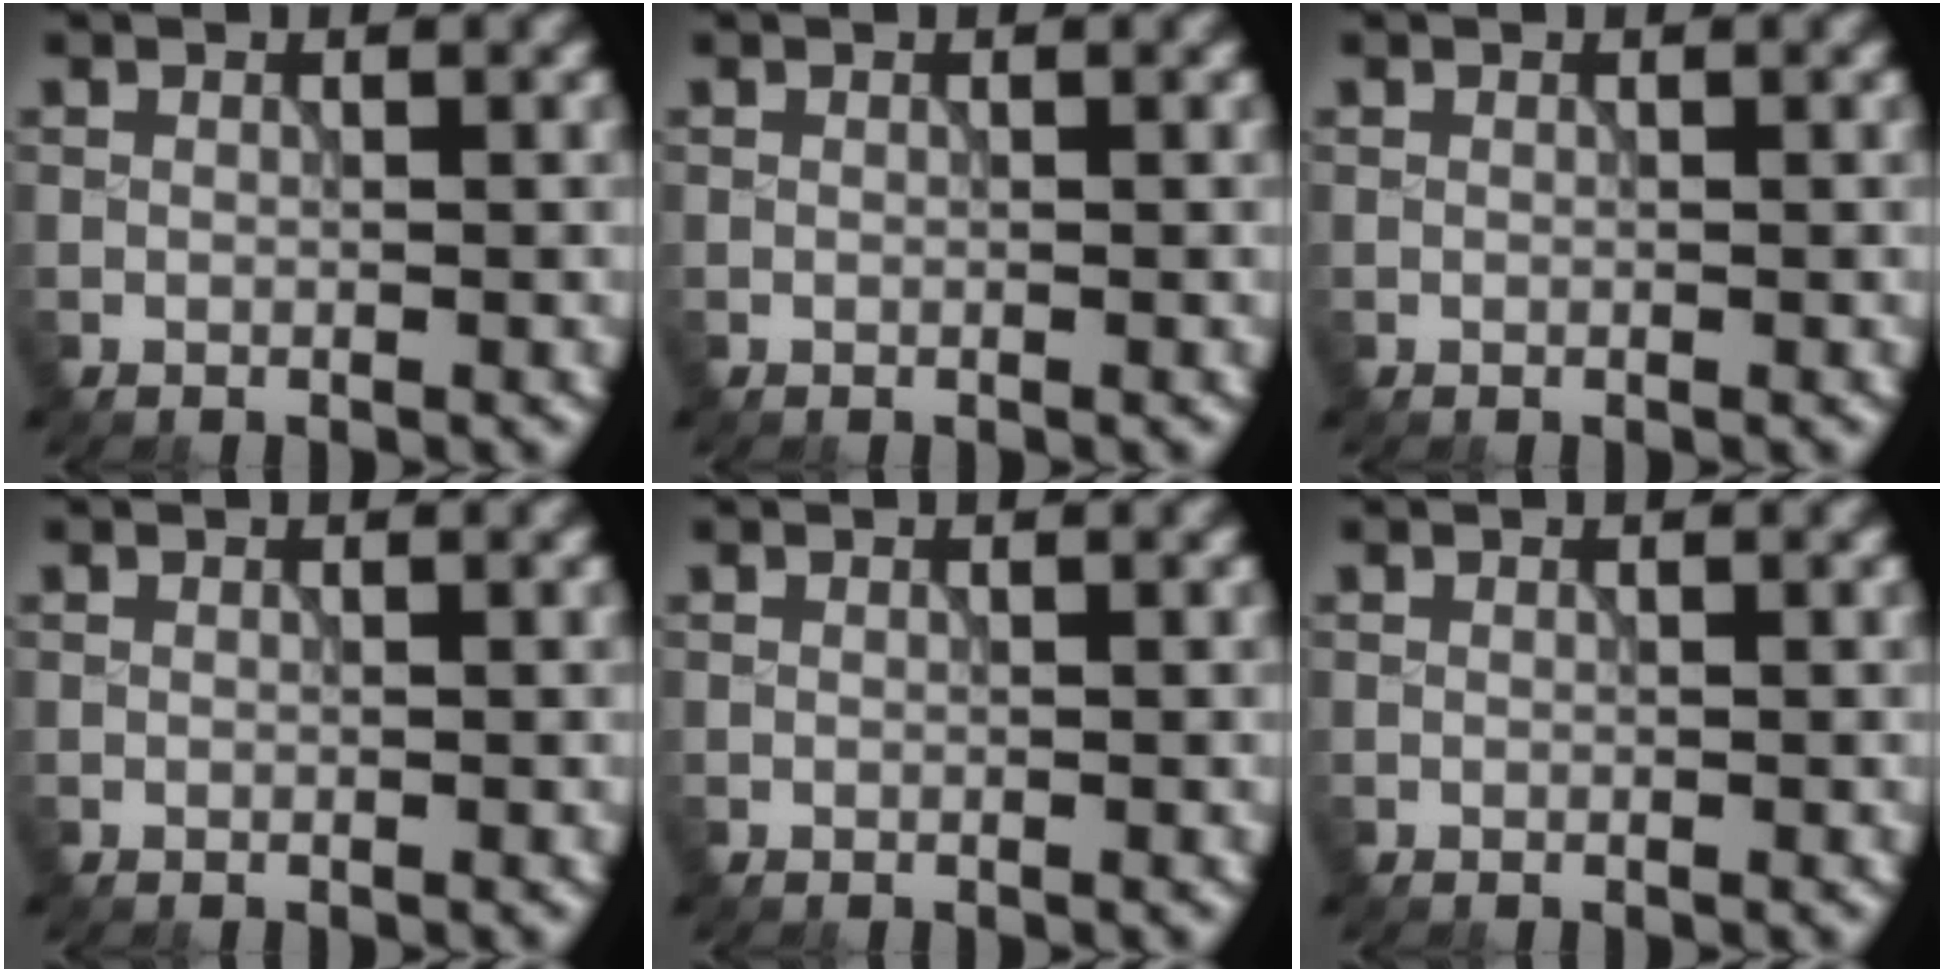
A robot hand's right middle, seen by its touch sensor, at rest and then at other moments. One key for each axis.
{"total": 0.0}
{"total": 0.0}
{"total": 0.0}
{"total": 0.0}
{"total": 0.0}